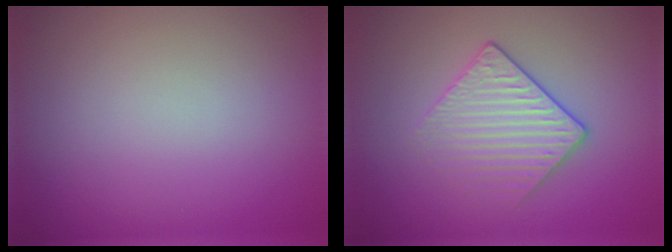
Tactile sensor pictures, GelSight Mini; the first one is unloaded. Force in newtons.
{"total": 3.1, "press": 2.9, "slide": 1.2}